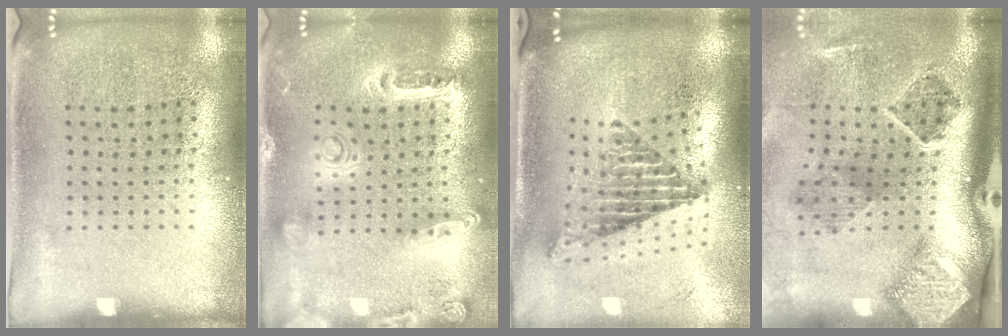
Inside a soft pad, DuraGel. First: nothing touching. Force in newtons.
{"total": 1.3, "press": 1.3, "slide": 0.2}
{"total": 2.4, "press": 1.6, "slide": 1.9}
{"total": 2.9, "press": 1.9, "slide": 2.2}